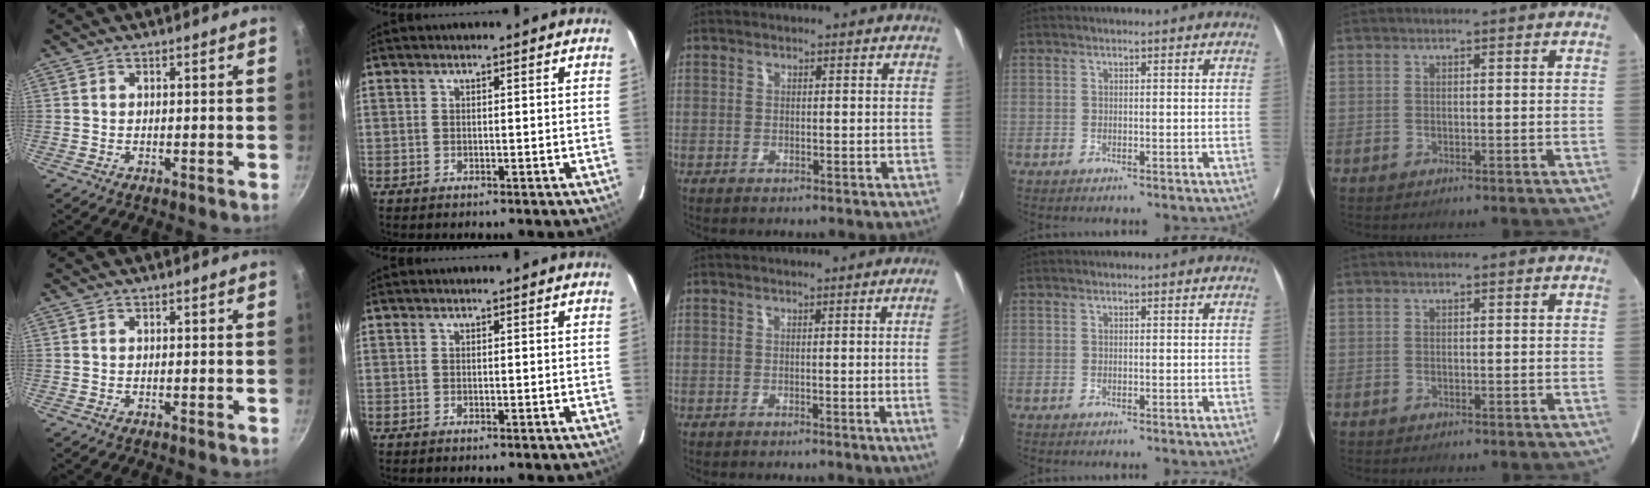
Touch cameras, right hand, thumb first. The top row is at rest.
{"middle": {"total": 4.1, "force": [-0.2, -1.7, 3.7], "torque": [-0.059, -0.010, 0.003]}}